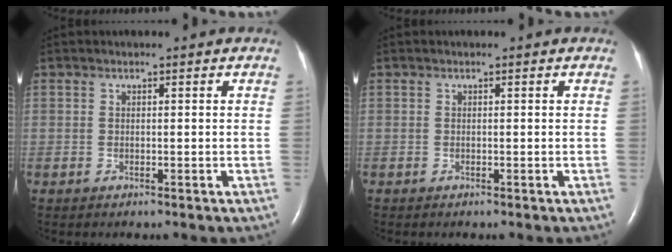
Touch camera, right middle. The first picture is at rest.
{"total": 0.0}